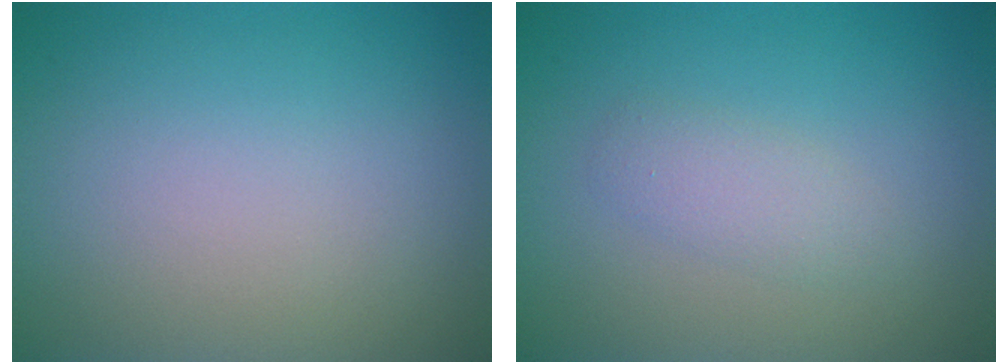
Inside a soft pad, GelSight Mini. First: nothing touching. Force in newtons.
{"total": 2.4, "press": 2.4, "slide": 0.2}